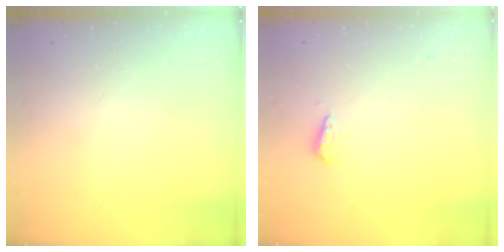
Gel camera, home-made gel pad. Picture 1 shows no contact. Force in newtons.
{"total": 5.5, "press": 5.4, "slide": 0.9}